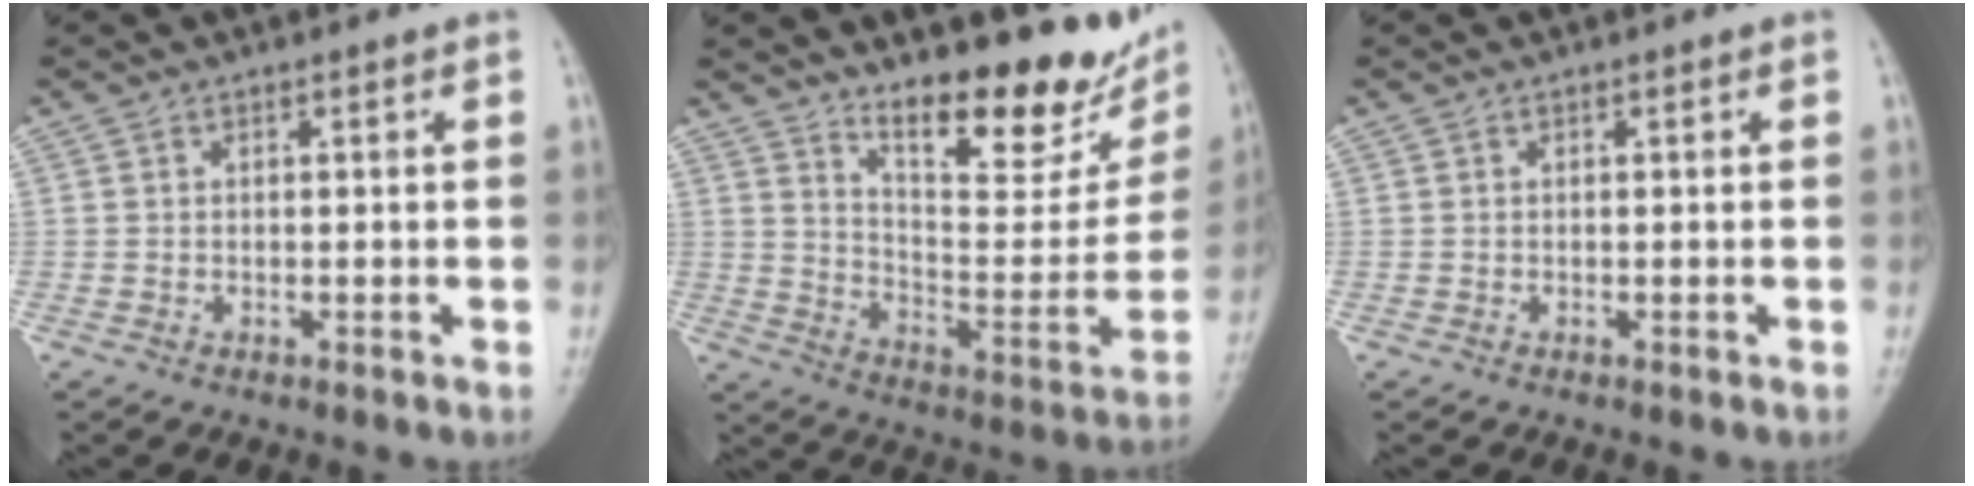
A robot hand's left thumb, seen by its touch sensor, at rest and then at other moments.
{"total": 20.5, "force": [13.9, 6.4, 13.6], "torque": [-0.145, -0.089, 0.220]}
{"total": 0.0}